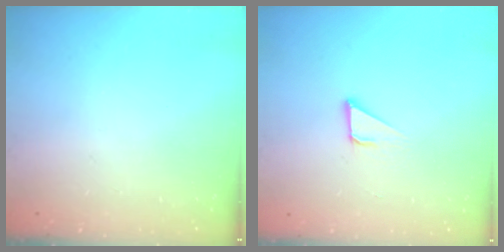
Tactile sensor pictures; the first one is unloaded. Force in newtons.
{"total": 2.1, "press": 2.1, "slide": 0.0}